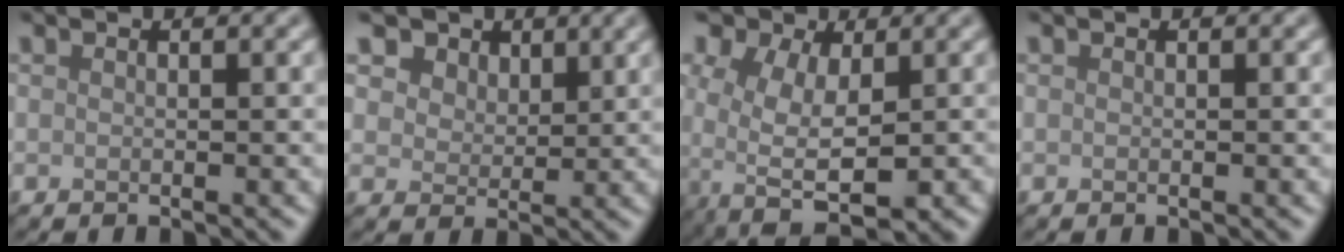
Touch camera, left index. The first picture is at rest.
{"total": 7.0, "force": [4.6, 4.5, 2.9], "torque": [-0.071, 0.001, 0.074]}
{"total": 8.8, "force": [0.0, 6.0, 6.5], "torque": [-0.116, -0.016, 0.021]}
{"total": 0.0}